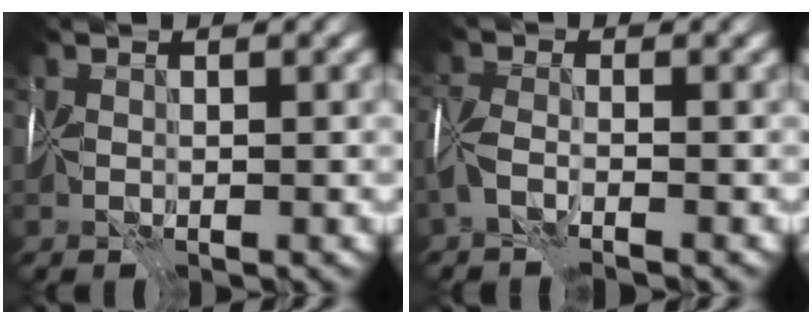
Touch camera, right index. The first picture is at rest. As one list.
[{"total": 2.6, "force": [-1.9, 0.5, 1.6], "torque": [-0.036, 0.002, -0.047]}]